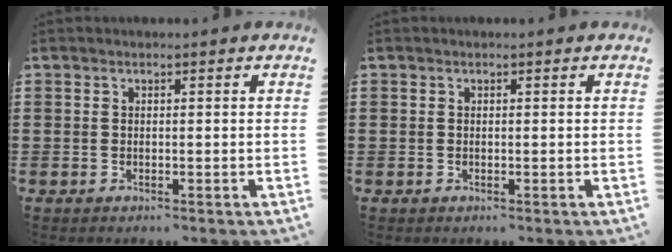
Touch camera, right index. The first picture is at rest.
{"total": 0.0}